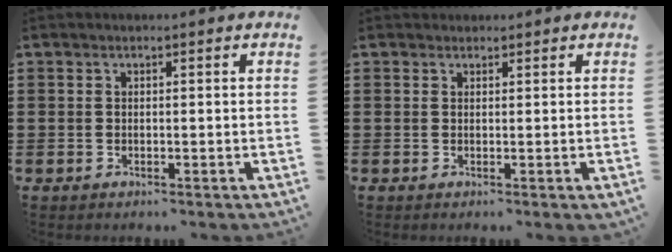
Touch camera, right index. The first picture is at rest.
{"total": 0.7, "force": [0.6, 0.3, -0.1], "torque": [-0.002, 0.001, 0.014]}